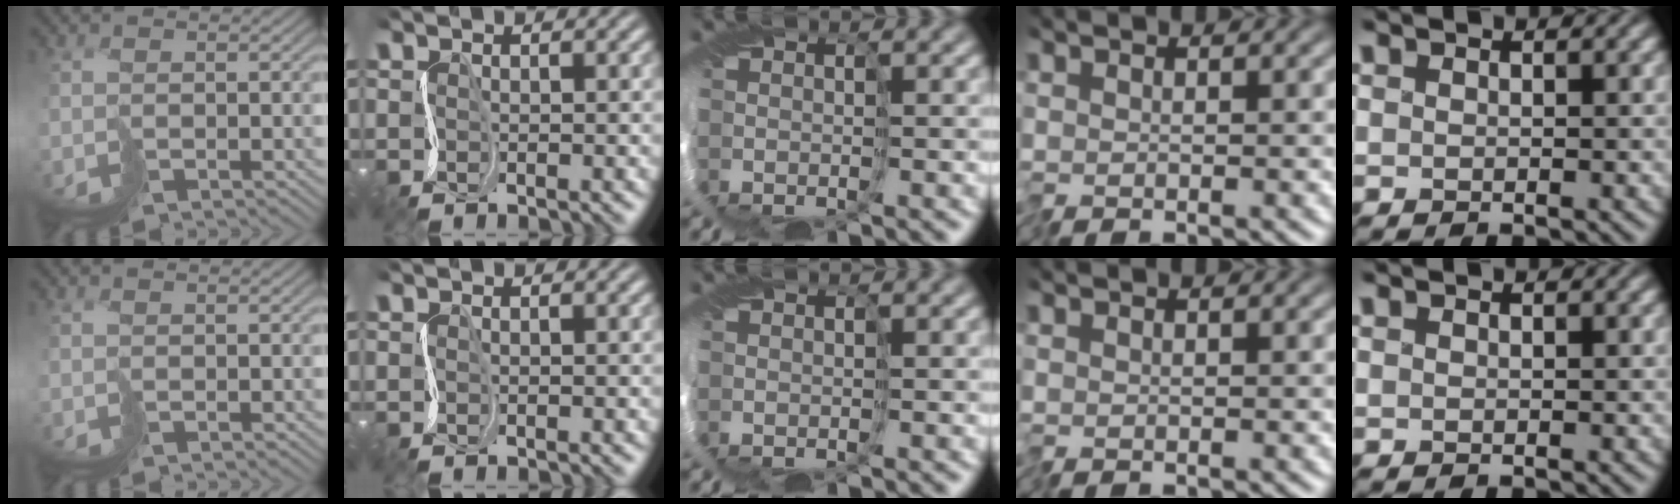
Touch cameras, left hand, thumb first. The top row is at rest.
{}